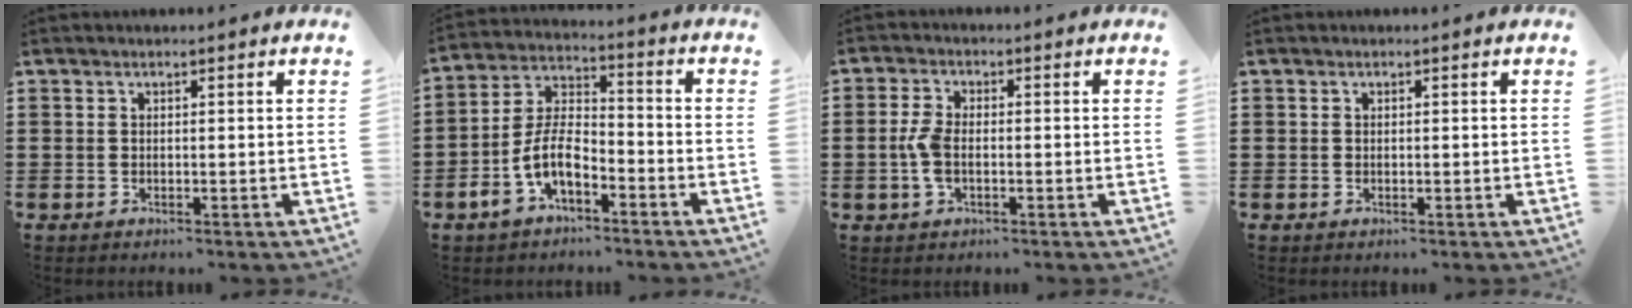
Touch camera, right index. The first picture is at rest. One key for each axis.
{"total": 8.1, "fx": -3.8, "fy": 3.8, "fz": 6.1, "tx": -0.144, "ty": -0.001, "tz": -0.077}
{"total": 4.2, "fx": -0.8, "fy": 2.0, "fz": 3.6, "tx": -0.095, "ty": -0.006, "tz": -0.022}
{"total": 0.0}